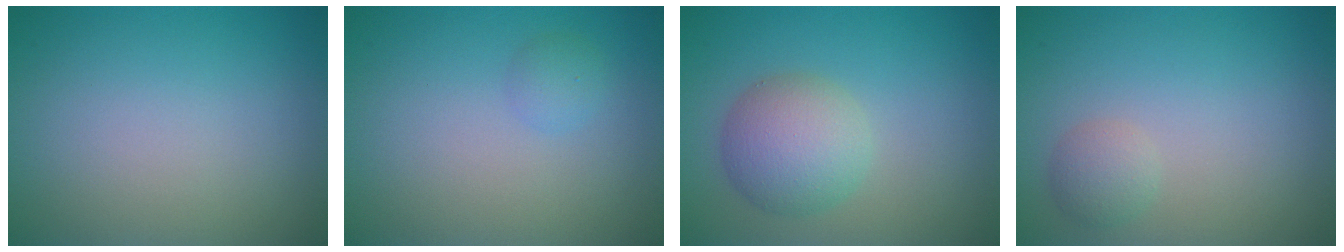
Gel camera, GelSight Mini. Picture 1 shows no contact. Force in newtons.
{"total": 1.1, "press": 1.1, "slide": 0.1}
{"total": 4.7, "press": 4.7, "slide": 0.1}
{"total": 1.6, "press": 1.6, "slide": 0.1}